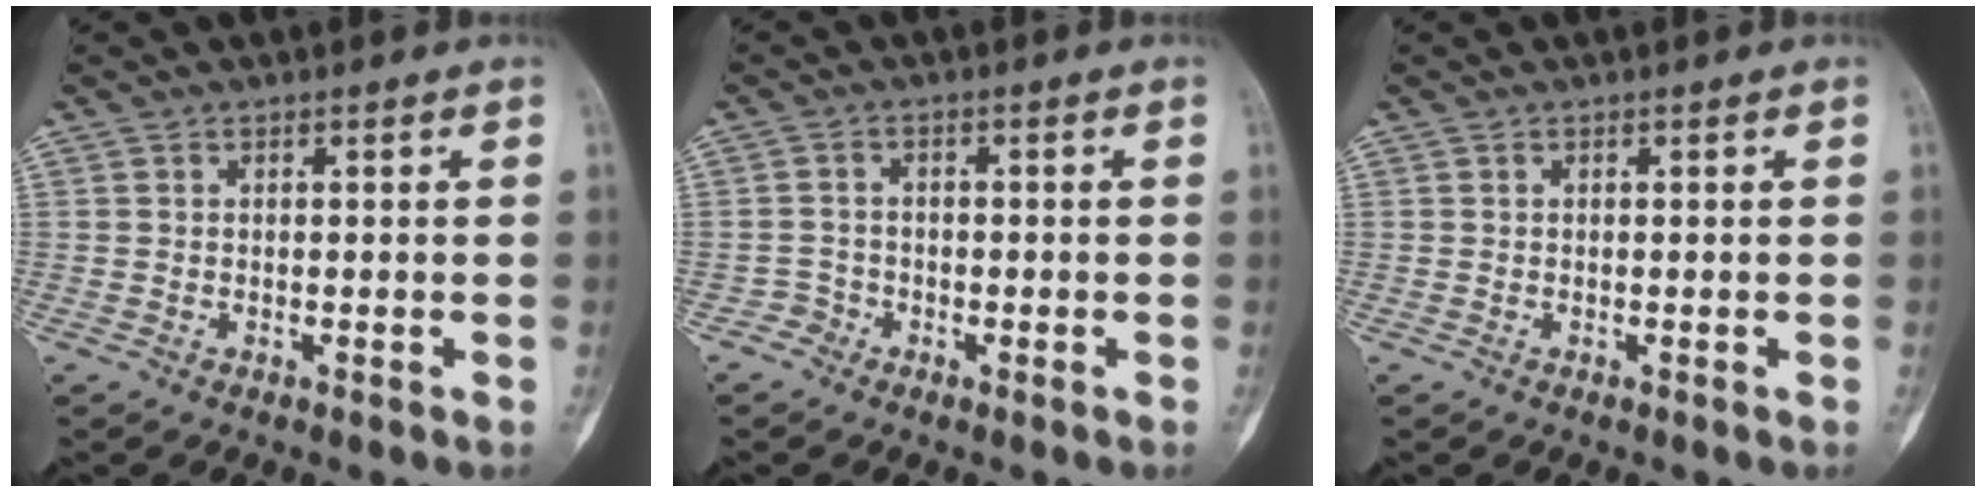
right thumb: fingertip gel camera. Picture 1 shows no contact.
{"total": 2.2, "force": [-1.4, 1.6, -0.3], "torque": [0.017, 0.010, -0.034]}
{"total": 0.0}